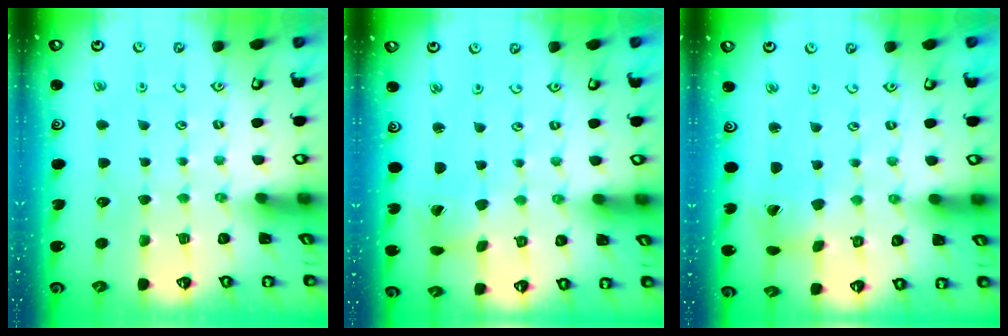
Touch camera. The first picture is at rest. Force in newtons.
{"total": 1.1, "press": 1.1, "slide": 0.2}
{"total": 2.9, "press": 2.9, "slide": 0.4}